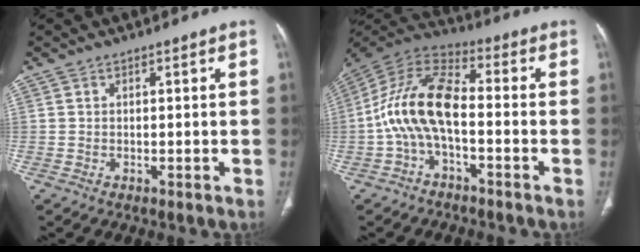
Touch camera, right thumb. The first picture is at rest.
{"total": 13.3, "force": [-2.5, 6.4, 11.4], "torque": [-0.231, 0.050, -0.059]}